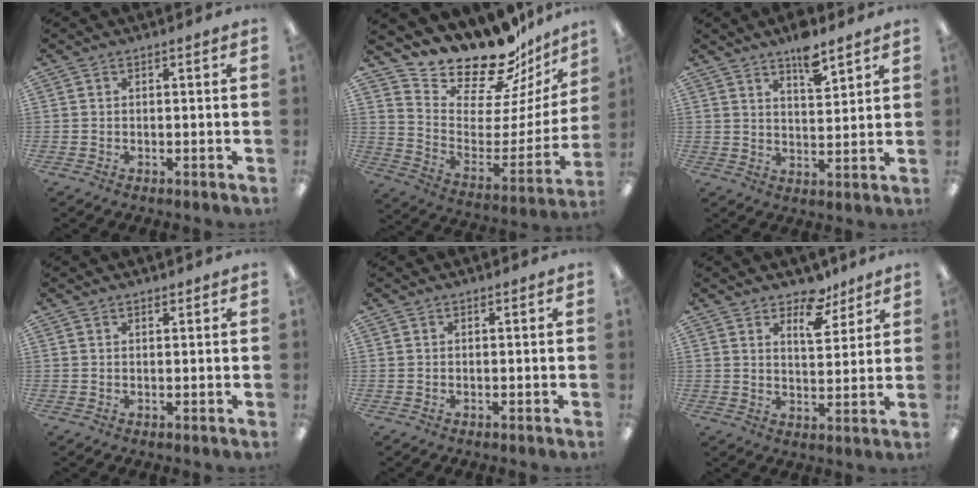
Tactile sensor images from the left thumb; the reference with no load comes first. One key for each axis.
{"total": 20.3, "fx": 18.2, "fy": 6.3, "fz": 6.5, "tx": -0.095, "ty": -0.160, "tz": 0.314}
{"total": 7.5, "fx": 5.9, "fy": 2.4, "fz": 4.0, "tx": -0.053, "ty": -0.040, "tz": 0.099}
{"total": 1.0, "fx": 0.9, "fy": 0.3, "fz": 0.3, "tx": -0.006, "ty": 0.000, "tz": 0.017}
{"total": 0.0}
{"total": 8.3, "fx": 5.9, "fy": 4.1, "fz": 4.1, "tx": -0.042, "ty": -0.033, "tz": 0.099}